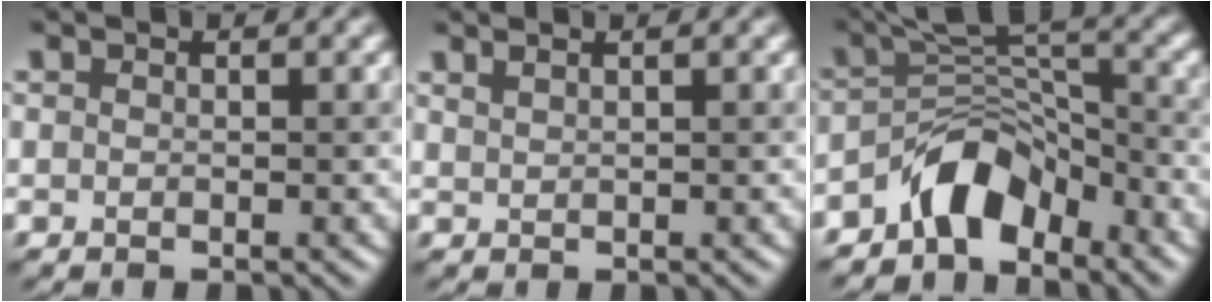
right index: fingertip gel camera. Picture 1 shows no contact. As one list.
[{"total": 2.1, "force": [1.5, 0.9, 1.2], "torque": [-0.014, 0.006, 0.011]}, {"total": 5.3, "force": [-3.8, 2.6, 2.7], "torque": [-0.029, 0.014, -0.077]}]